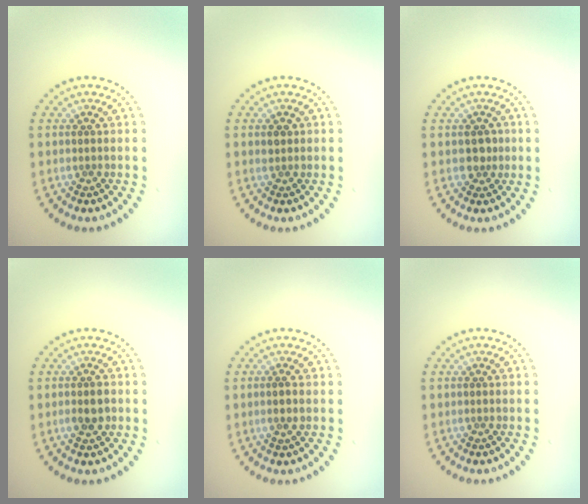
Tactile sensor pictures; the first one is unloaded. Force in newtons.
{"total": 1.0, "press": 0.9, "slide": 0.4}
{"total": 1.4, "press": 1.4, "slide": 0.5}
{"total": 1.7, "press": 1.7, "slide": 0.3}
{"total": 0.6, "press": 0.5, "slide": 0.3}
{"total": 0.0}